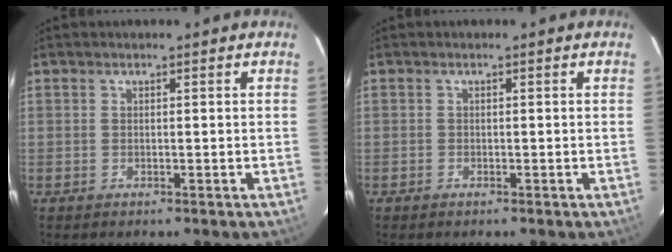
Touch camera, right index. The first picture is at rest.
{"total": 0.5, "force": [-0.5, 0.3, 0.0], "torque": [0.000, 0.001, -0.009]}